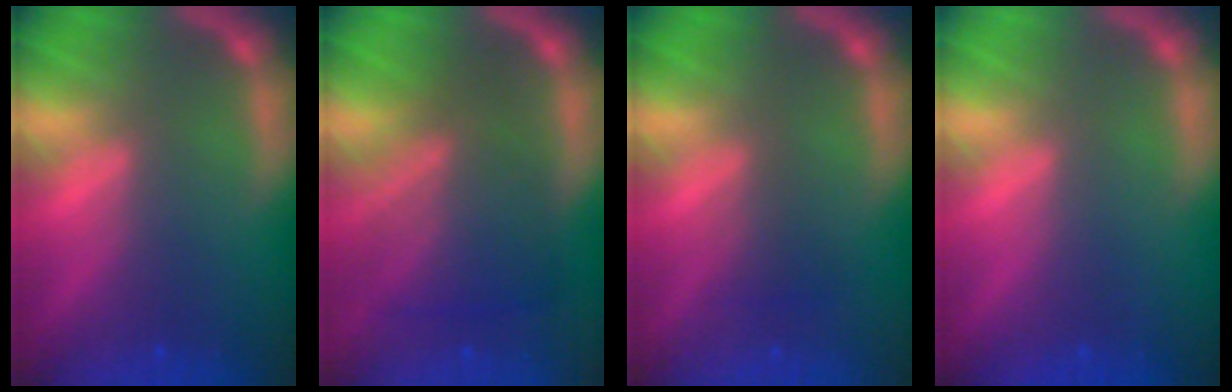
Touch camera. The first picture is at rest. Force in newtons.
{"total": 7.0}
{"total": 1.5}
{"total": 0.0}